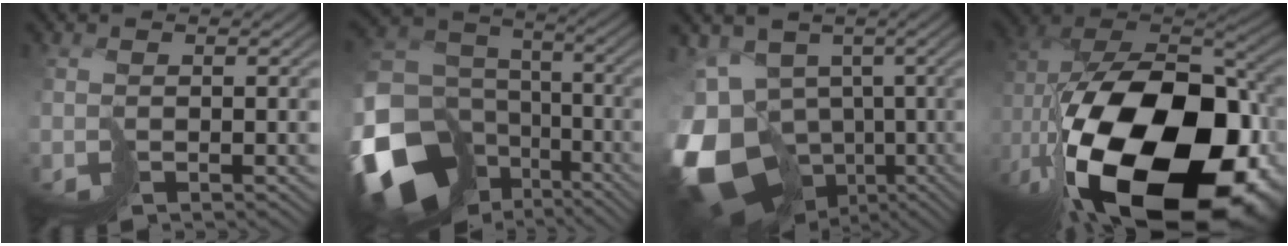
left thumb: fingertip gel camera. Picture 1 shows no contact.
{"total": 18.5, "force": [-8.5, 13.5, 9.3], "torque": [-0.249, -0.046, -0.127]}
{"total": 15.7, "force": [-3.8, 11.9, 9.5], "torque": [-0.248, -0.032, -0.048]}
{"total": 22.5, "force": [-6.9, 13.5, 16.6], "torque": [-0.360, -0.055, -0.070]}